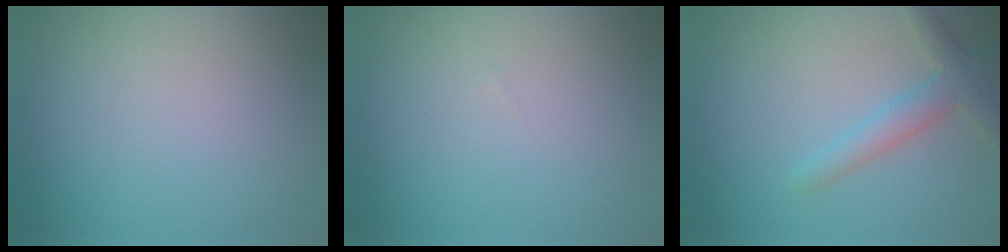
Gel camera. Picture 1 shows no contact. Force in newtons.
{"total": 0.0}
{"total": 2.8, "press": 2.8, "slide": 0.1}